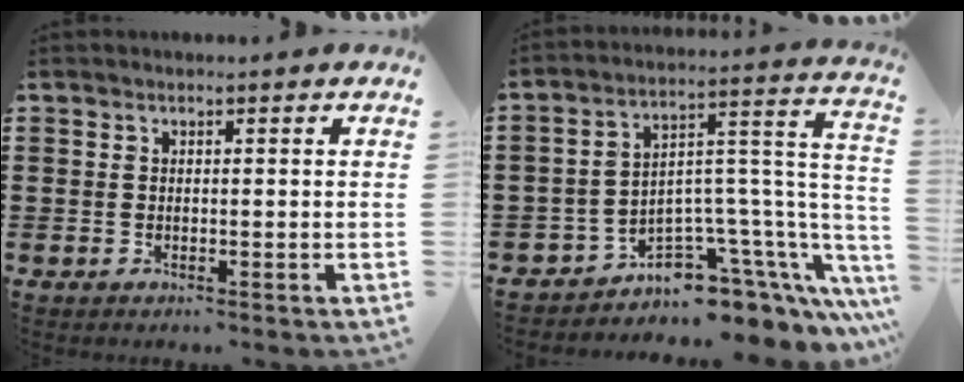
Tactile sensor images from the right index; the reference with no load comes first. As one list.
[{"total": 6.5, "force": [-4.6, 3.9, 2.4], "torque": [-0.045, -0.019, -0.078]}]